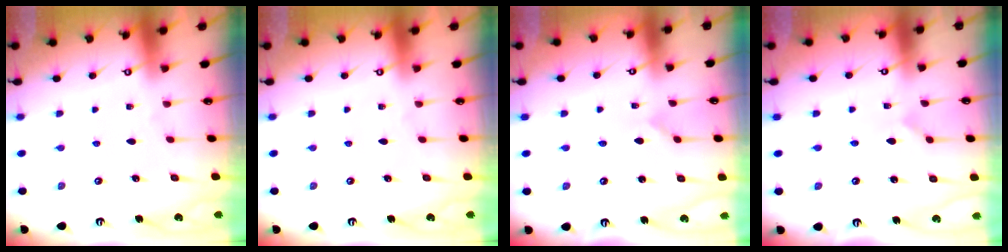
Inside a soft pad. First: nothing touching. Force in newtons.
{"total": 0.0}
{"total": 1.0, "press": 1.0, "slide": 0.0}
{"total": 2.9, "press": 2.9, "slide": 0.0}